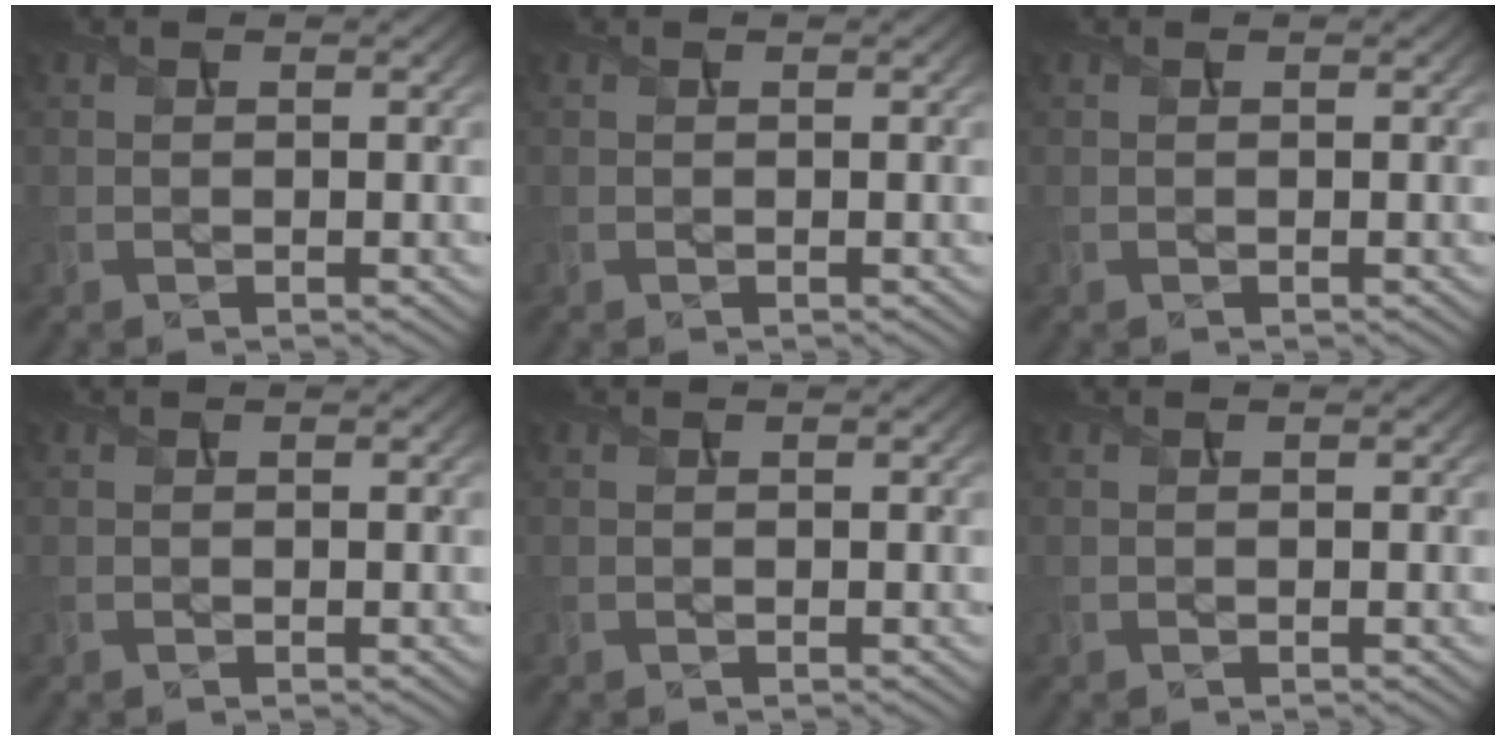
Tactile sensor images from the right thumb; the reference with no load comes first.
{"total": 0.0}
{"total": 0.0}
{"total": 0.0}
{"total": 0.0}
{"total": 0.0}